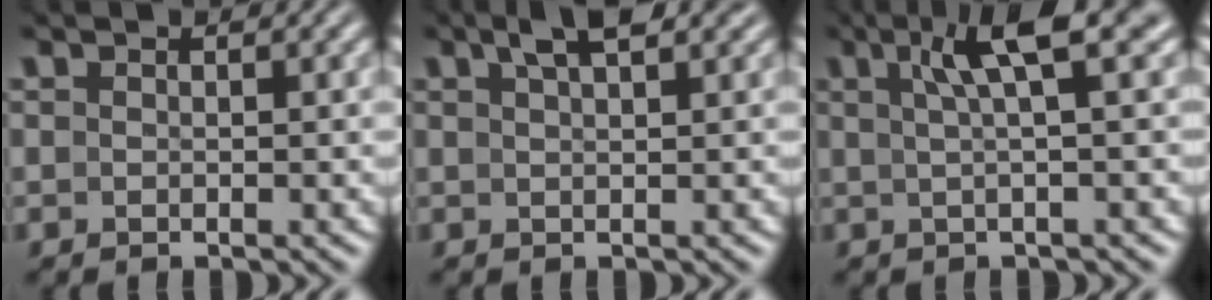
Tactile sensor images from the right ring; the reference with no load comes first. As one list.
[{"total": 3.1, "force": [2.0, 0.2, 2.3], "torque": [-0.029, 0.009, 0.032]}, {"total": 5.7, "force": [2.4, 0.6, 5.1], "torque": [-0.064, 0.026, 0.031]}]